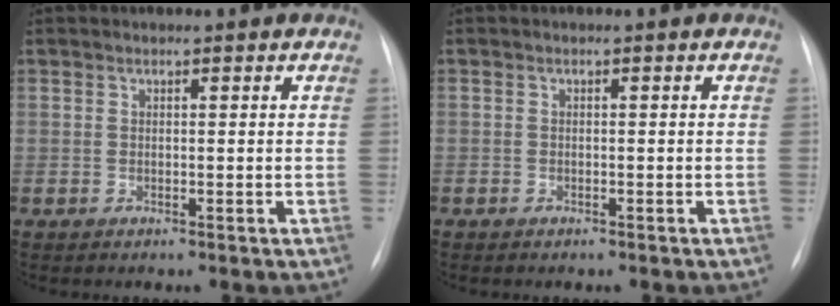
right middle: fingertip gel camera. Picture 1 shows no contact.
{"total": 0.5, "force": [-0.4, 0.3, 0.1], "torque": [-0.004, 0.002, -0.007]}